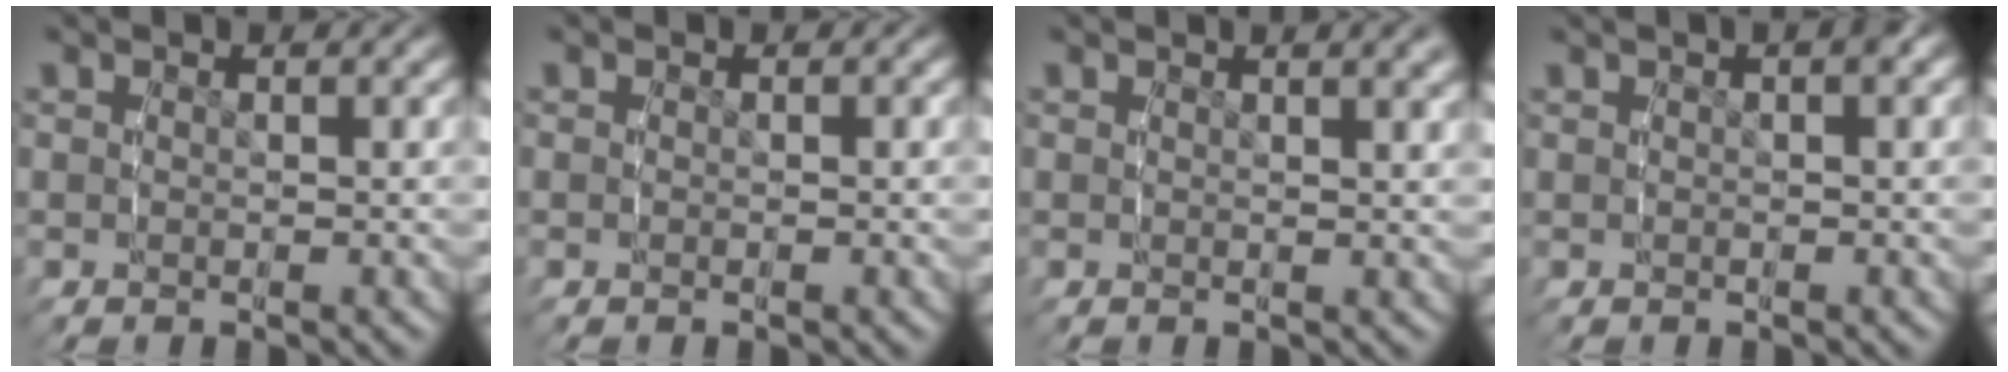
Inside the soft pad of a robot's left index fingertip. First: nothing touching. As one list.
[{"total": 0.9, "force": [-0.6, -0.2, -0.6], "torque": [0.004, -0.009, -0.006]}, {"total": 2.8, "force": [1.8, 0.8, 2.0], "torque": [-0.023, 0.007, 0.023]}, {"total": 3.8, "force": [1.9, 1.7, 2.9], "torque": [-0.023, 0.024, 0.017]}]